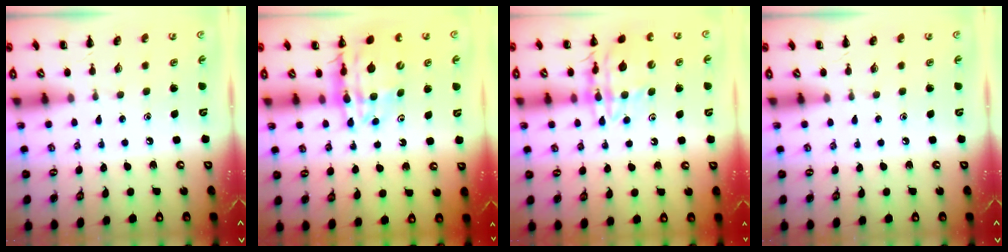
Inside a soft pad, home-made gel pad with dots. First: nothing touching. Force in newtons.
{"total": 14.4, "press": 13.9, "slide": 3.6}
{"total": 14.5, "press": 14.3, "slide": 2.4}
{"total": 0.0}